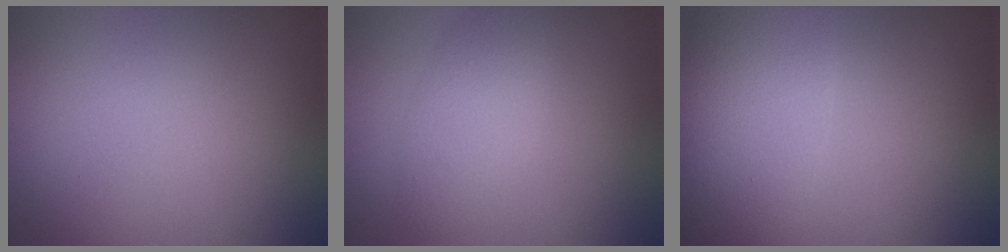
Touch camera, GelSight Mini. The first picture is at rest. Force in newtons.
{"total": 2.9, "press": 2.9, "slide": 0.1}
{"total": 6.8, "press": 6.7, "slide": 0.6}